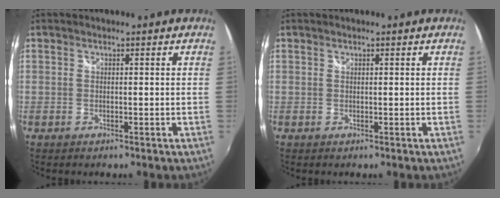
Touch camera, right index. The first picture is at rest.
{"total": 0.0}